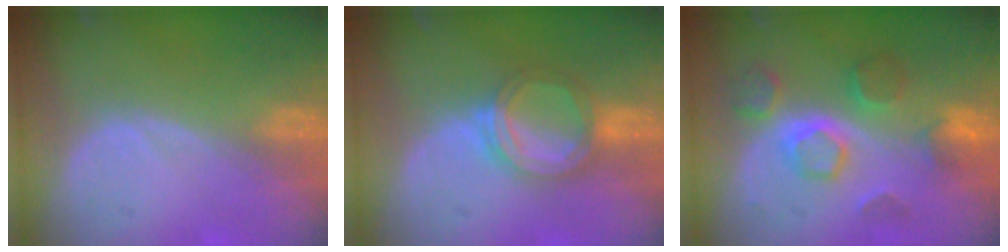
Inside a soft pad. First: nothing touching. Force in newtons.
{"total": 5.9, "press": 5.5, "slide": 2.0}
{"total": 8.6, "press": 7.7, "slide": 3.7}